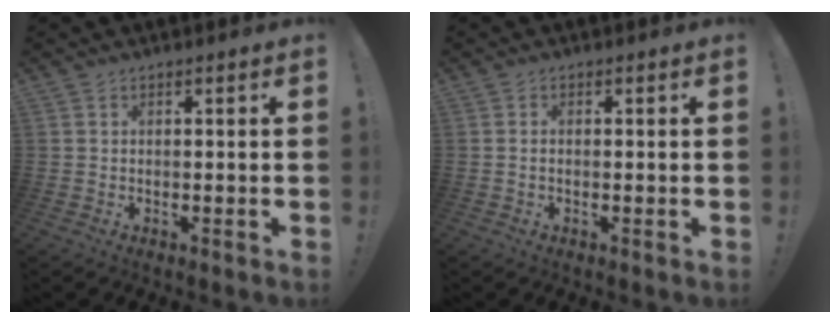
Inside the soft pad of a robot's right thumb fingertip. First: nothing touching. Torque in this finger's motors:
{"motor_torque": [-0.16, -0.31, -0.14, 0.06, 0.06]}